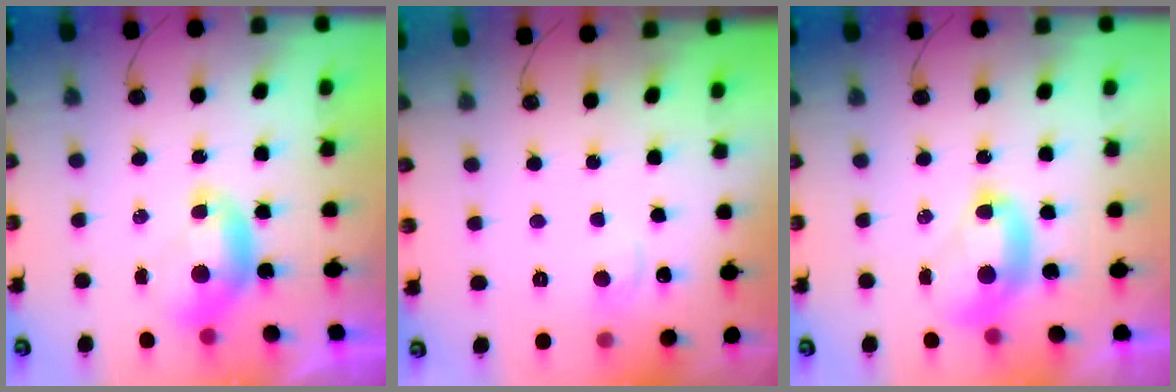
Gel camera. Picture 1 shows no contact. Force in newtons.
{"total": 0.9, "press": 0.4, "slide": 0.8}
{"total": 2.6, "press": 2.6, "slide": 0.1}